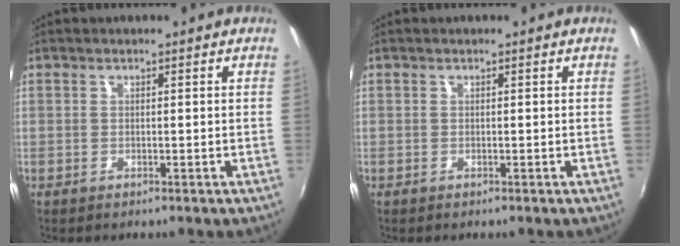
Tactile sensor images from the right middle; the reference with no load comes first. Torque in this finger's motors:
{"motor_torque": [0.05, -0.13, 0.04, 0.00]}